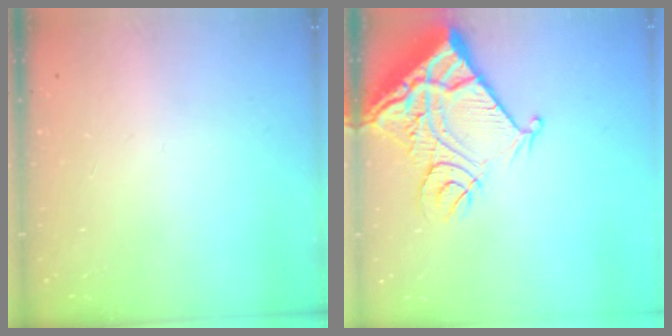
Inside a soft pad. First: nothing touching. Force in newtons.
{"total": 16.1, "press": 16.0, "slide": 2.0}